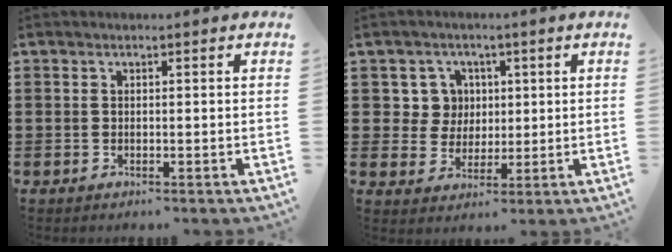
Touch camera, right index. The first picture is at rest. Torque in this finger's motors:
{"motor_torque": [0.04, -0.01, 0.02, 0.02]}